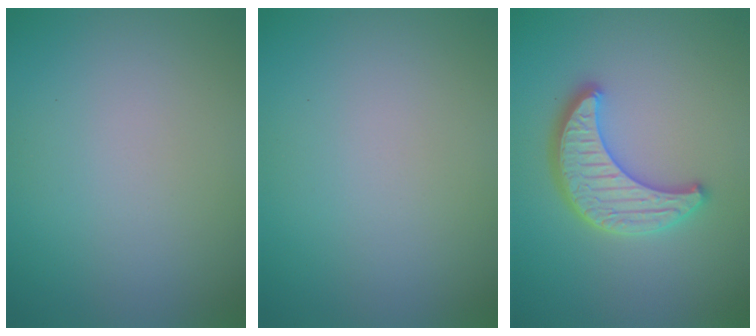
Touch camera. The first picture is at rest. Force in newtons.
{"total": 0.0}
{"total": 4.2, "press": 3.9, "slide": 1.5}